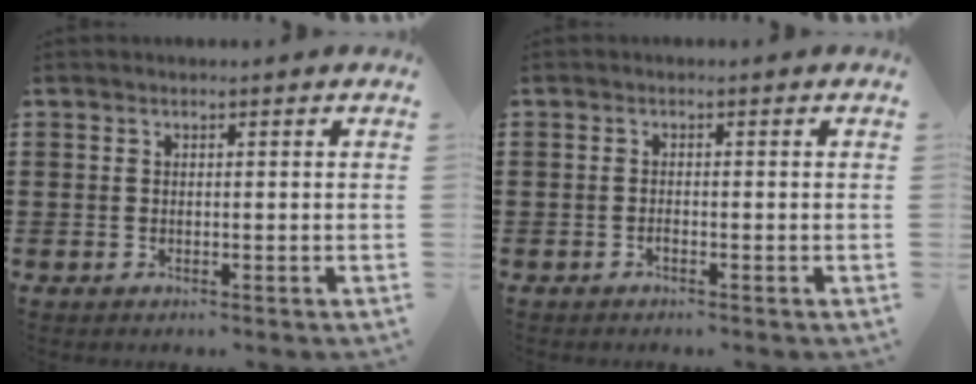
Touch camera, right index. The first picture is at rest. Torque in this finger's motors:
{"motor_torque": [0.75, 1.39, 0.07, 0.01]}